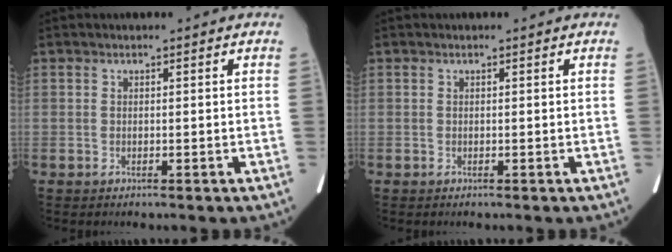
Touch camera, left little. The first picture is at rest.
{"total": 0.0}